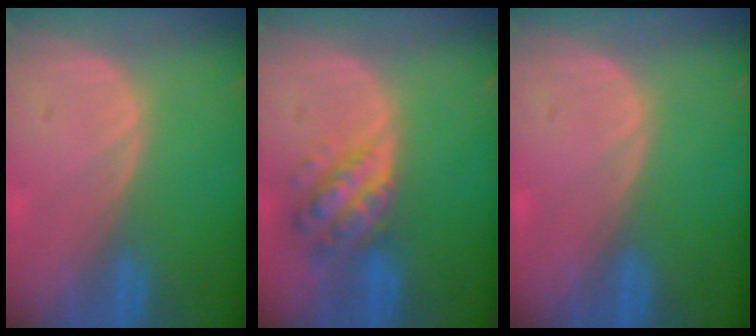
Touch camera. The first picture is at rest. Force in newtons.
{"total": 6.3, "press": 5.7, "slide": 2.7}
{"total": 0.0}